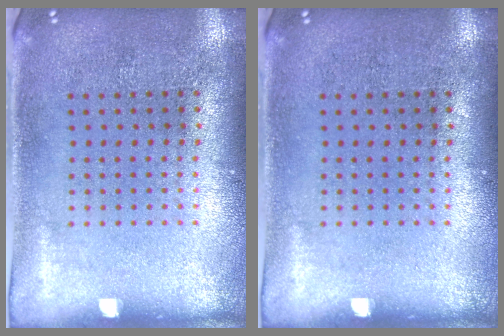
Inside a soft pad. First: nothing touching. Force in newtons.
{"total": 0.0}